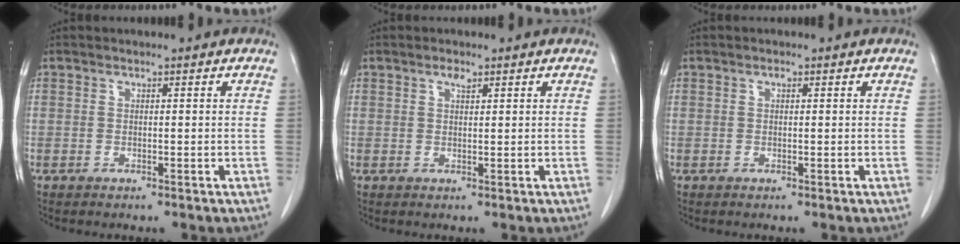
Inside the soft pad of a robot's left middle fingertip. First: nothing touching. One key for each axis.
{"total": 1.5, "fx": 1.0, "fy": 0.4, "fz": 1.0, "tx": -0.018, "ty": -0.001, "tz": 0.016}
{"total": 0.6, "fx": 0.3, "fy": 0.2, "fz": 0.5, "tx": -0.009, "ty": -0.001, "tz": 0.005}